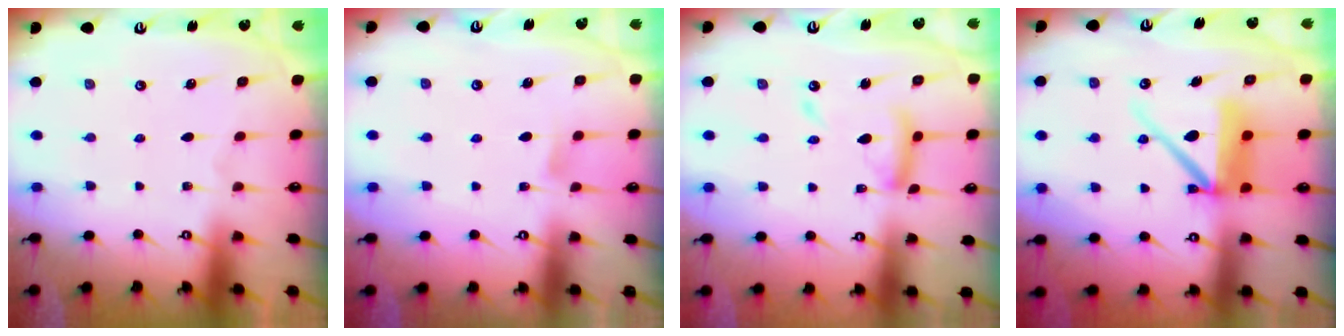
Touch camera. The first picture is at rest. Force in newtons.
{"total": 5.6, "press": 5.5, "slide": 0.8}
{"total": 12.6, "press": 12.6, "slide": 1.1}
{"total": 11.8, "press": 11.7, "slide": 1.4}